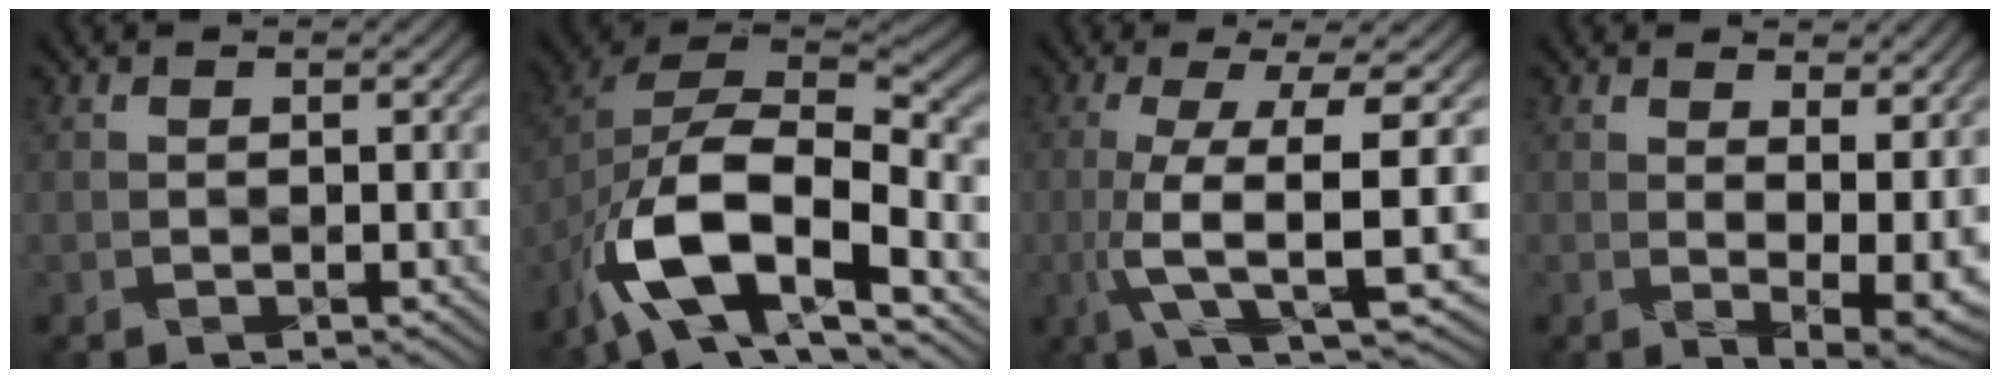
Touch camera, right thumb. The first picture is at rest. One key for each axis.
{"total": 14.2, "fx": -7.3, "fy": 5.9, "fz": 10.7, "tx": -0.213, "ty": -0.009, "tz": -0.155}
{"total": 9.7, "fx": -2.0, "fy": 1.7, "fz": 9.3, "tx": -0.158, "ty": 0.010, "tz": -0.036}
{"total": 6.7, "fx": 2.5, "fy": 2.5, "fz": 5.7, "tx": -0.084, "ty": -0.010, "tz": 0.046}